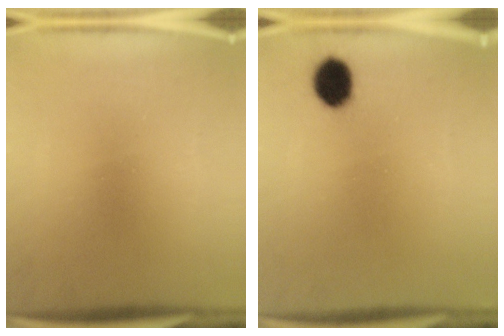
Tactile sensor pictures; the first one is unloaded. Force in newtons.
{"total": 6.4}